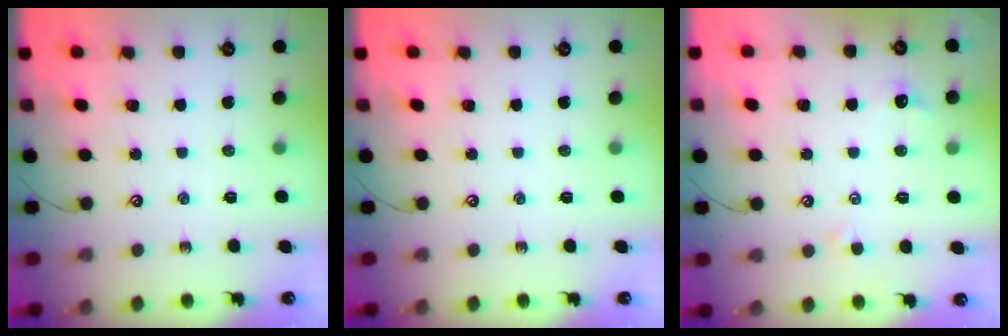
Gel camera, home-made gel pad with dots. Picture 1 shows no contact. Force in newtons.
{"total": 0.0}
{"total": 1.1, "press": 0.9, "slide": 0.7}